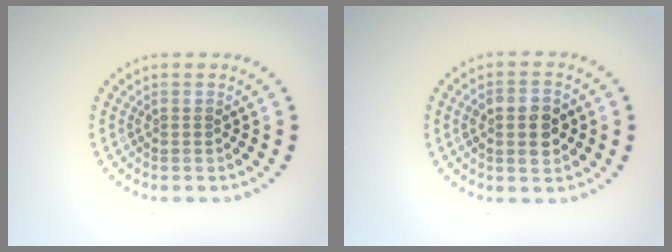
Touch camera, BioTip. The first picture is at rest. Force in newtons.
{"total": 3.9, "press": 3.8, "slide": 0.3}